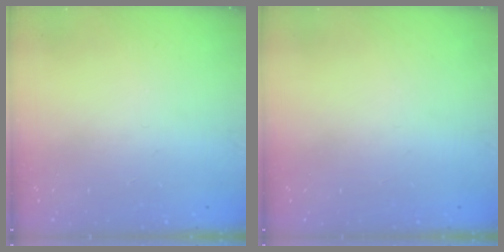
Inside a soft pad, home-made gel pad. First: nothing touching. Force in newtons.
{"total": 0.0}